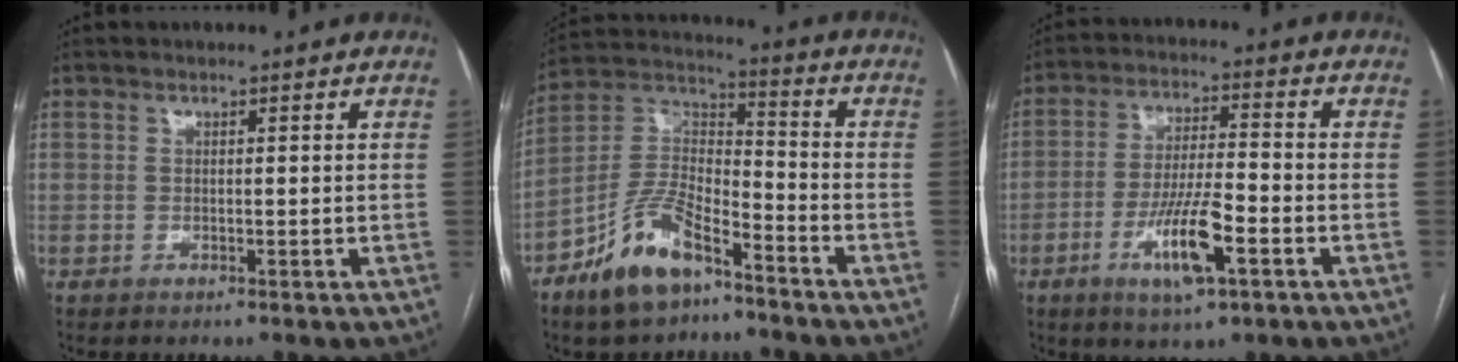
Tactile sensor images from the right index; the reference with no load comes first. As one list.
[{"total": 12.0, "force": [-8.1, 4.5, 7.7], "torque": [-0.165, 0.008, -0.153]}, {"total": 10.2, "force": [-4.4, 1.8, 9.1], "torque": [-0.172, -0.006, -0.074]}]